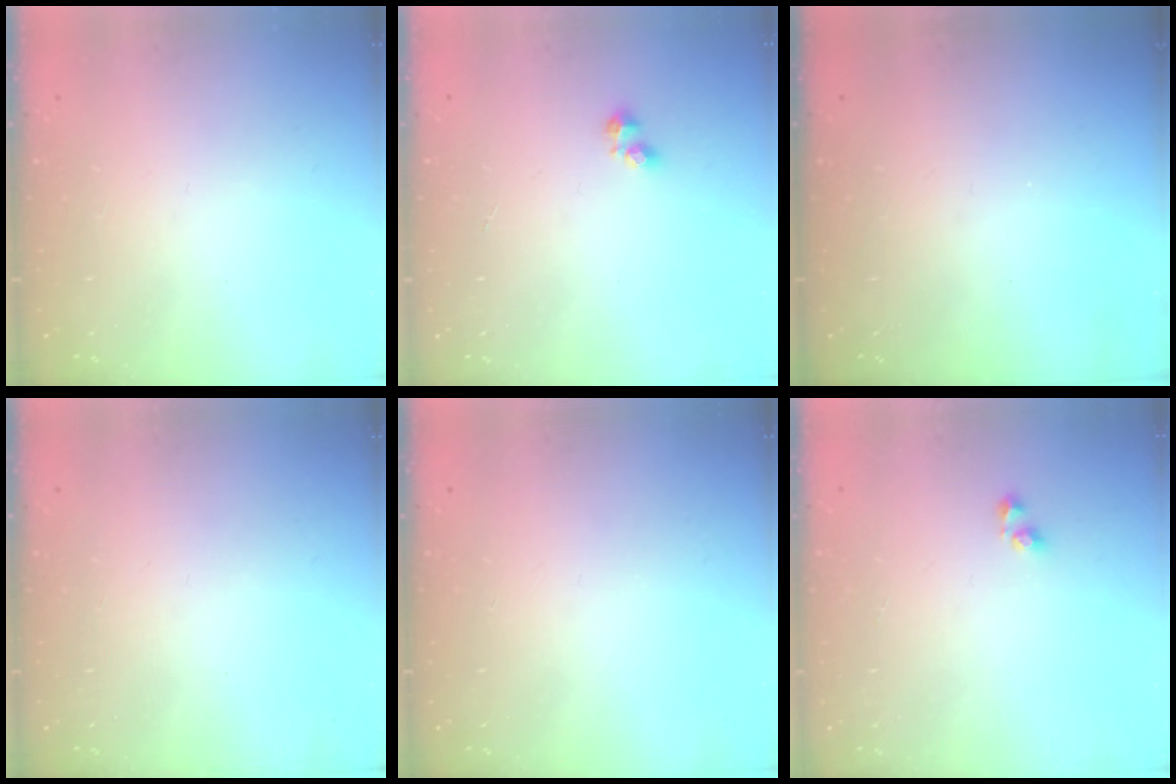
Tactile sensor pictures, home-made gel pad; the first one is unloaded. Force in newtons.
{"total": 2.4, "press": 2.3, "slide": 0.5}
{"total": 0.0}
{"total": 0.0}
{"total": 0.0}
{"total": 3.2, "press": 3.2, "slide": 0.5}